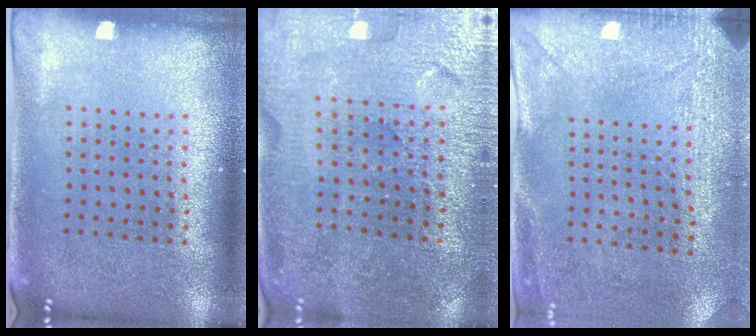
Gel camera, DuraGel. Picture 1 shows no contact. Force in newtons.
{"total": 3.2, "press": 3.2, "slide": 0.1}
{"total": 2.9, "press": 2.3, "slide": 1.8}